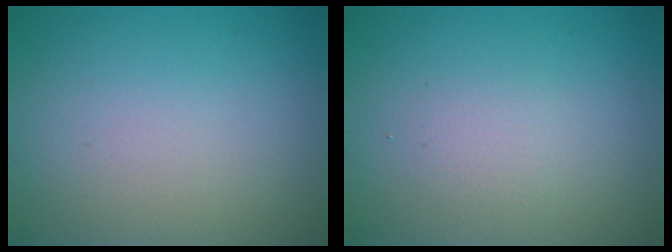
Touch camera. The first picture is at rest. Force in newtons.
{"total": 1.4, "press": 1.4, "slide": 0.1}